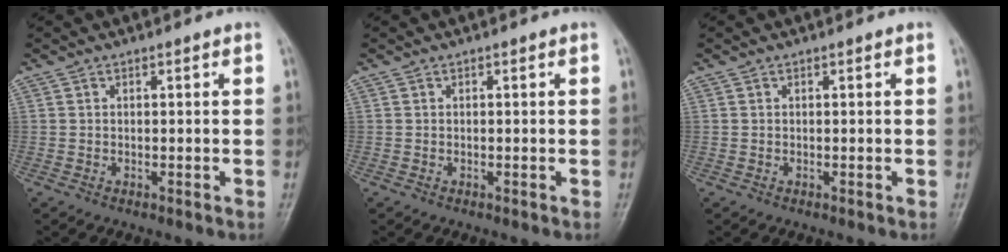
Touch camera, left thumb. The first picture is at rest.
{"total": 0.0}
{"total": 0.0}